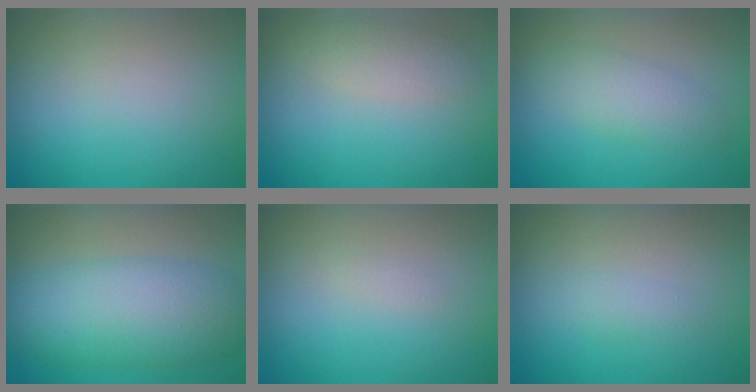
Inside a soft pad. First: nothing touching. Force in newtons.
{"total": 2.1, "press": 2.0, "slide": 0.1}
{"total": 2.6, "press": 2.6, "slide": 0.0}
{"total": 8.1, "press": 8.1, "slide": 0.3}
{"total": 0.5, "press": 0.5, "slide": 0.0}
{"total": 1.3, "press": 1.3, "slide": 0.1}